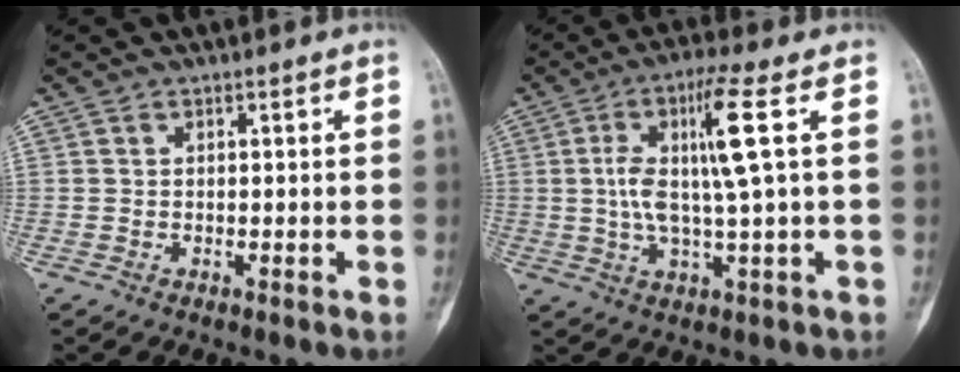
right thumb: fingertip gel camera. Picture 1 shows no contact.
{"total": 10.7, "force": [1.9, 0.4, 10.5], "torque": [-0.221, 0.002, 0.035]}